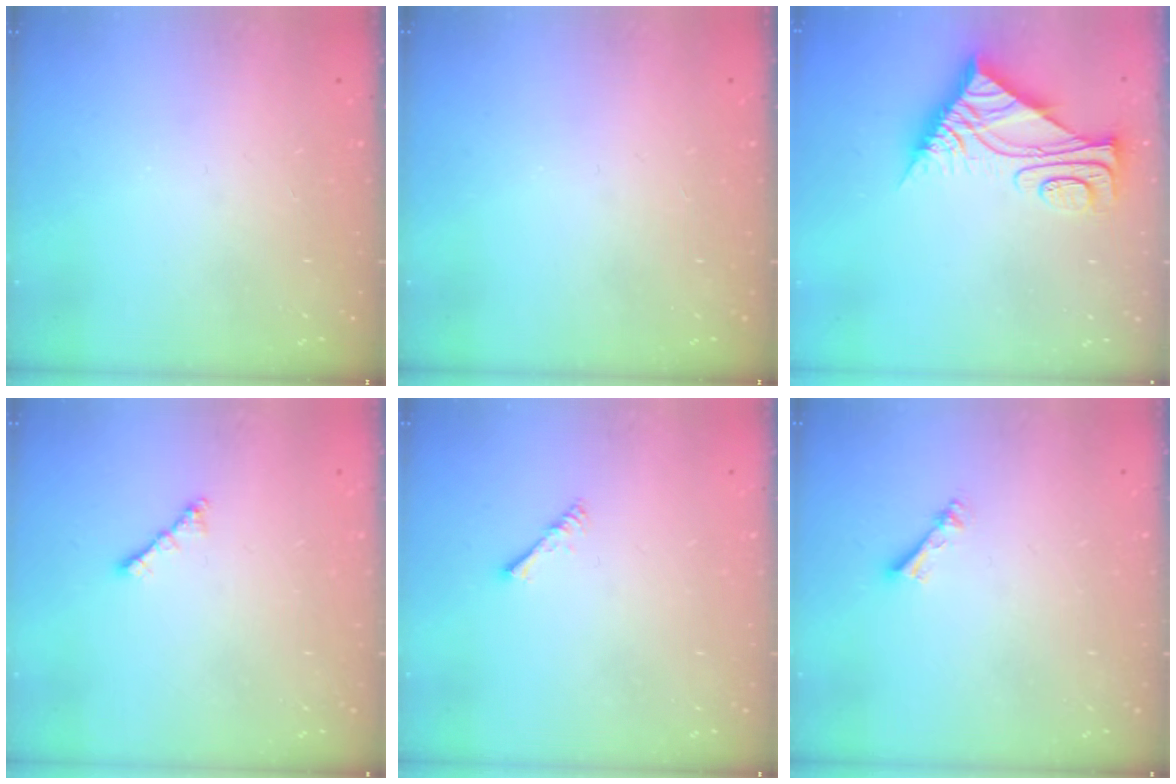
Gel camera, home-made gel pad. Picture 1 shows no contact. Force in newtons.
{"total": 0.0}
{"total": 8.3, "press": 8.3, "slide": 0.5}
{"total": 2.0, "press": 1.9, "slide": 0.6}
{"total": 2.0, "press": 1.9, "slide": 0.4}
{"total": 2.4, "press": 2.4, "slide": 0.4}